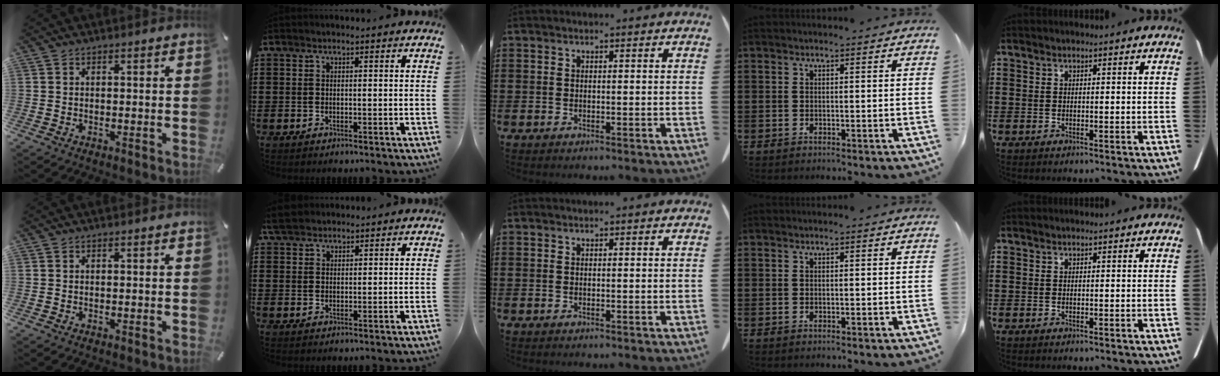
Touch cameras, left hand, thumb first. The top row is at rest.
{"index": {"total": 3.2, "force": [2.7, 1.3, 1.1], "torque": [-0.030, 0.005, 0.053]}}